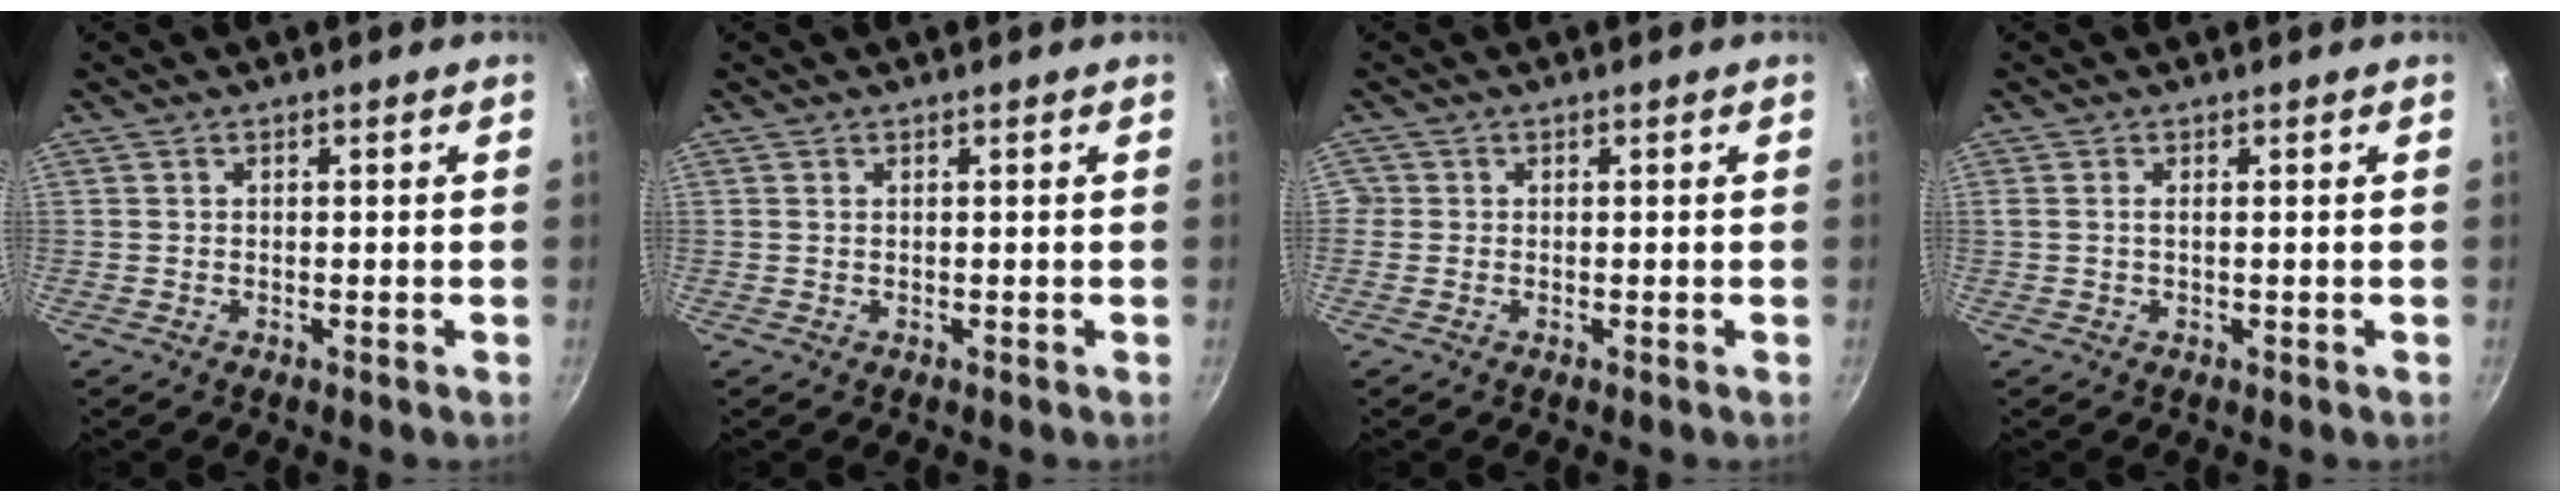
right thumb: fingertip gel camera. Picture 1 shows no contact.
{"total": 0.0}
{"total": 1.0, "force": [-0.1, 1.0, 0.1], "torque": [0.005, 0.002, -0.006]}
{"total": 0.7, "force": [0.1, 0.1, 0.7], "torque": [-0.012, 0.000, 0.000]}